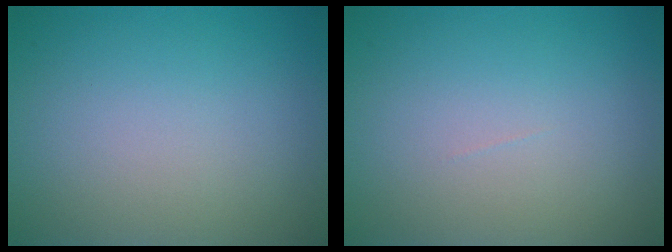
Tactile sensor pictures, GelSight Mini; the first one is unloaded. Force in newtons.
{"total": 0.0}